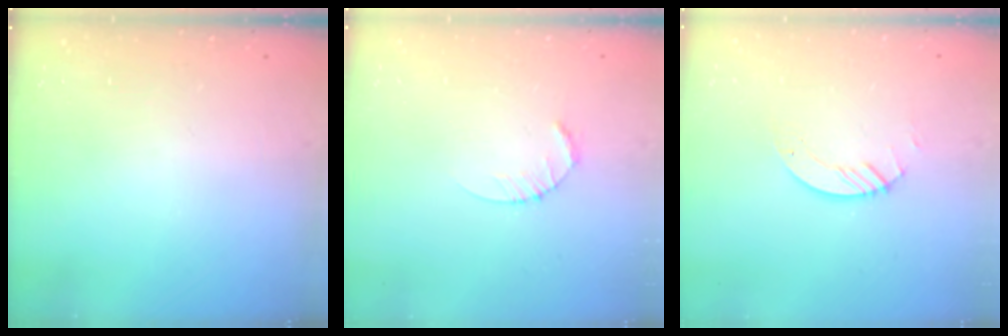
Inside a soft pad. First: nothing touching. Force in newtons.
{"total": 2.6, "press": 2.6, "slide": 0.4}
{"total": 2.9, "press": 2.9, "slide": 0.3}